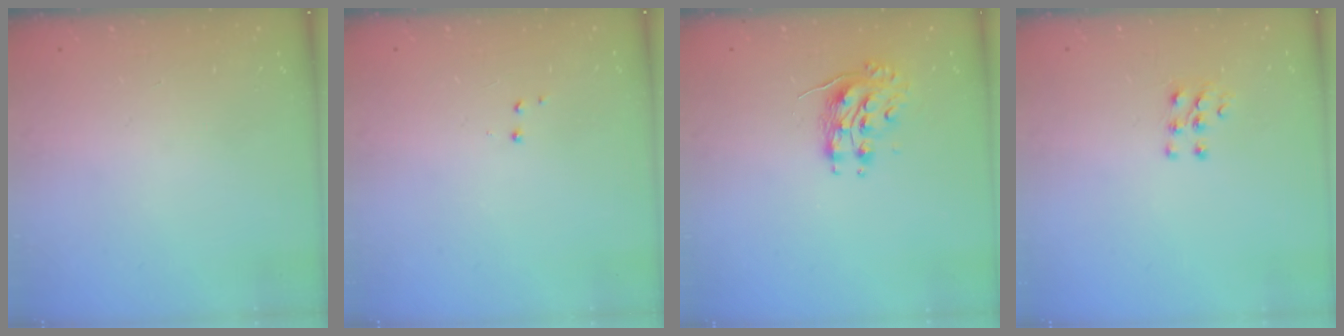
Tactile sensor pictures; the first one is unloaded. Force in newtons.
{"total": 2.8, "press": 2.7, "slide": 0.5}
{"total": 8.7, "press": 8.7, "slide": 0.2}
{"total": 5.5, "press": 5.4, "slide": 1.1}